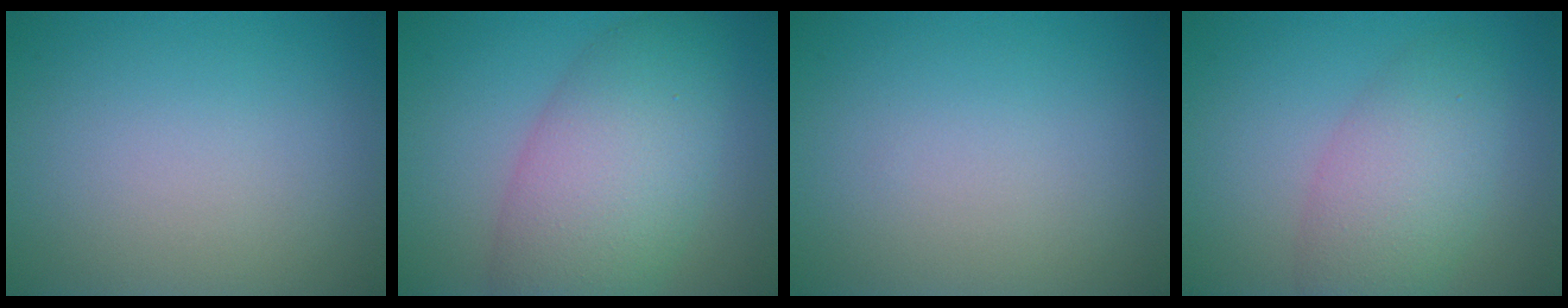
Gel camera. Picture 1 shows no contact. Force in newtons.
{"total": 8.2, "press": 8.2, "slide": 0.2}
{"total": 0.0}
{"total": 5.1, "press": 5.1, "slide": 0.2}